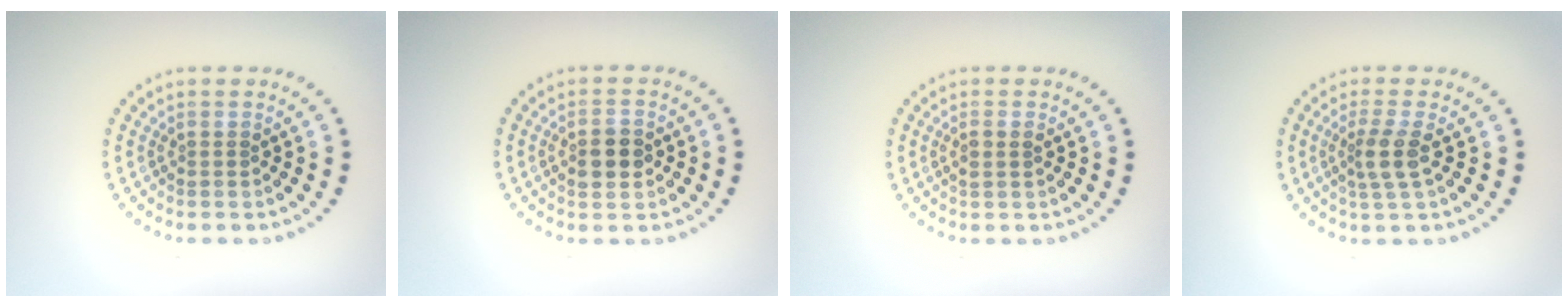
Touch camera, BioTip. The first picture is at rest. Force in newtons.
{"total": 2.9, "press": 2.9, "slide": 0.1}
{"total": 1.1, "press": 1.0, "slide": 0.4}
{"total": 2.5, "press": 2.0, "slide": 1.5}